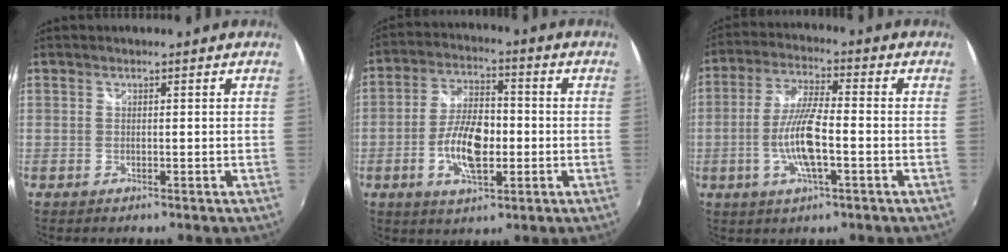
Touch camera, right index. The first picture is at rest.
{"total": 10.8, "force": [-2.5, 5.1, 9.2], "torque": [-0.181, 0.003, -0.044]}
{"total": 9.9, "force": [-2.7, 1.9, 9.4], "torque": [-0.189, -0.003, -0.052]}